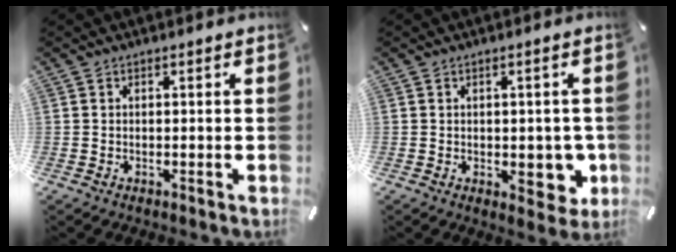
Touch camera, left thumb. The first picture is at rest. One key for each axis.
{"total": 7.5, "fx": -1.1, "fy": 4.1, "fz": 6.3, "tx": -0.065, "ty": -0.004, "tz": -0.013}